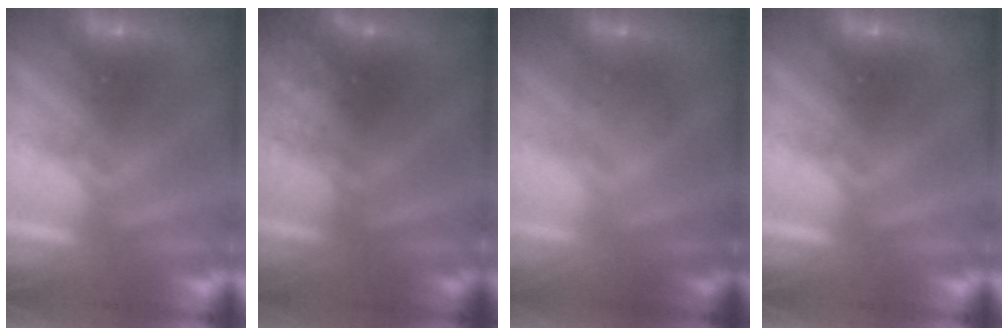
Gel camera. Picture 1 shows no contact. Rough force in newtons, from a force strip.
{"total": 2.8}
{"total": 1.8}
{"total": 0.0}